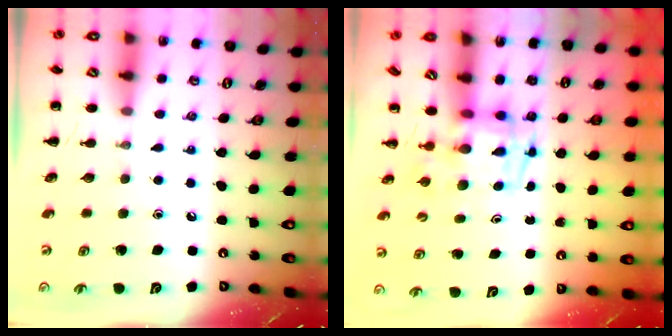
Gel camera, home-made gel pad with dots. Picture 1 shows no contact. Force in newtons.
{"total": 4.0, "press": 3.9, "slide": 0.7}